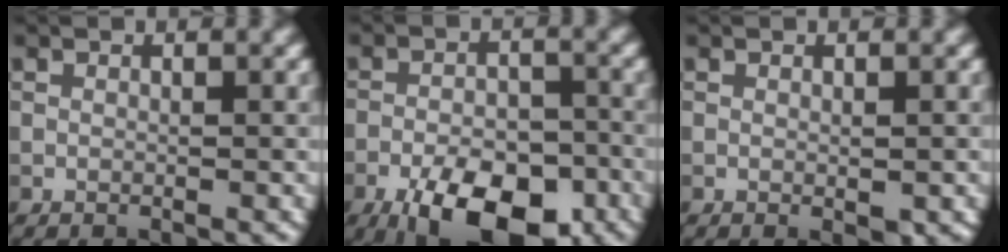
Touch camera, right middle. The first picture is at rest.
{"total": 9.9, "force": [-5.8, 4.3, 6.7], "torque": [-0.104, -0.010, -0.092]}
{"total": 1.3, "force": [-0.3, 0.6, 1.2], "torque": [-0.014, -0.006, 0.000]}